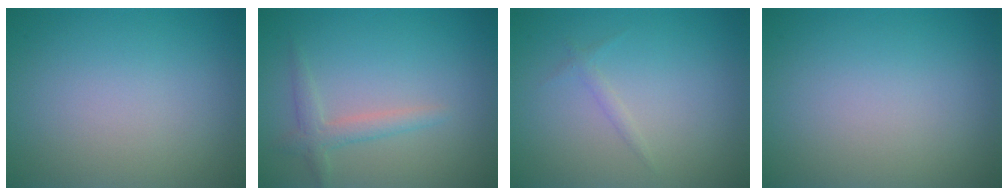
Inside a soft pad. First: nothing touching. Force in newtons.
{"total": 2.0, "press": 2.0, "slide": 0.2}
{"total": 0.8, "press": 0.8, "slide": 0.1}
{"total": 0.0}